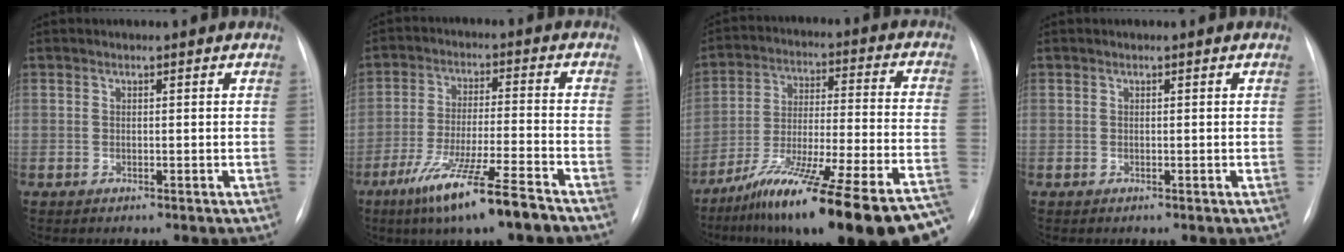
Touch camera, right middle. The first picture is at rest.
{"total": 12.1, "force": [-8.0, -0.1, 9.1], "torque": [-0.172, -0.034, -0.142]}
{"total": 27.7, "force": [-20.6, 2.2, 18.5], "torque": [-0.213, -0.009, -0.318]}
{"total": 0.0}